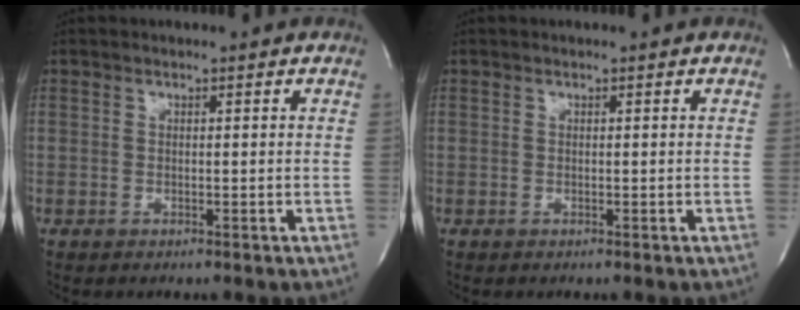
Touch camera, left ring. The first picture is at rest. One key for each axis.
{"total": 0.0}